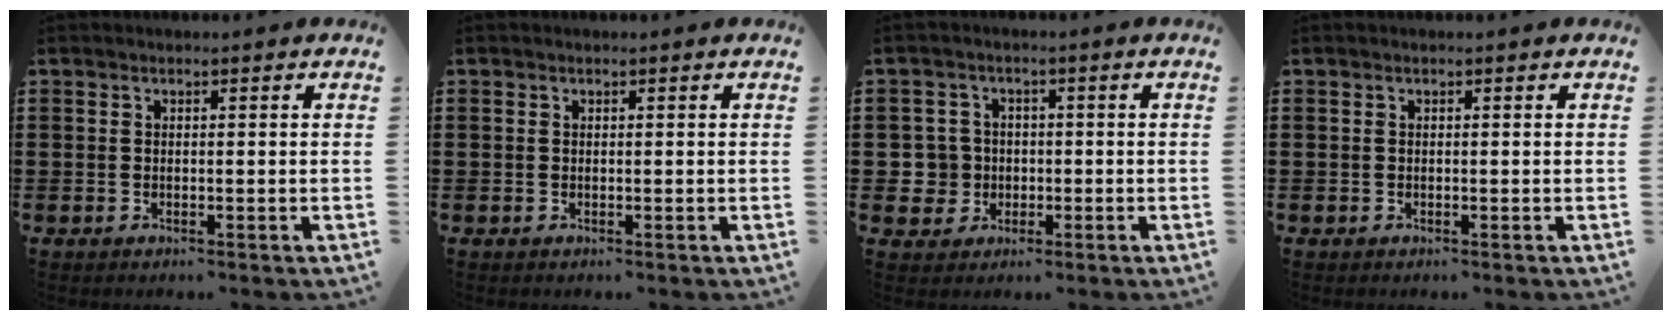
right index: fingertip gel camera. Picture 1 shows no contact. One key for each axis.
{"total": 0.0}
{"total": 4.8, "fx": -0.5, "fy": 4.7, "fz": 1.0, "tx": -0.044, "ty": 0.012, "tz": -0.012}
{"total": 0.0}